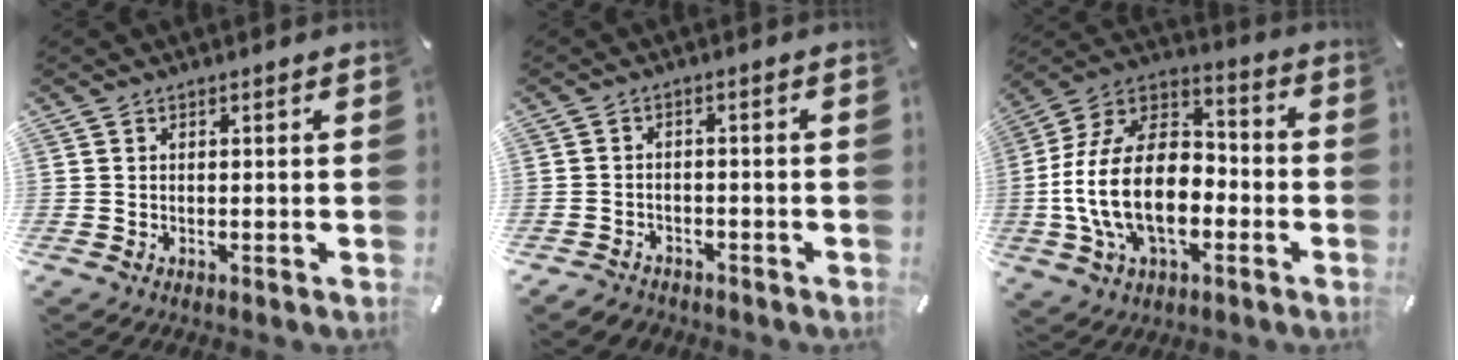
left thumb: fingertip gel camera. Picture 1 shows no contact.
{"total": 2.7, "force": [-2.2, 1.6, 0.5], "torque": [-0.014, 0.012, -0.048]}
{"total": 21.8, "force": [-5.1, 13.8, 16.0], "torque": [-0.335, 0.022, -0.086]}